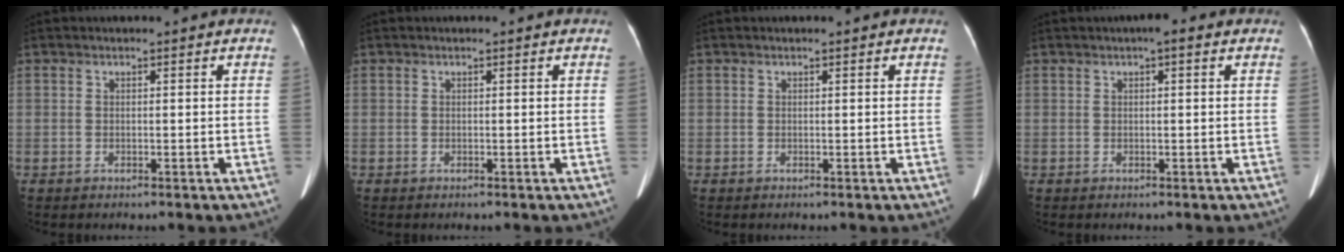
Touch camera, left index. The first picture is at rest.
{"total": 0.0}
{"total": 0.0}
{"total": 2.0, "force": [1.0, 0.5, 1.7], "torque": [-0.027, 0.010, 0.009]}